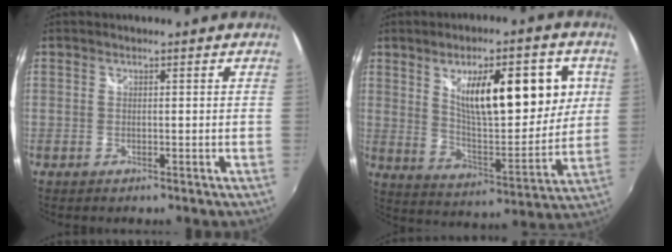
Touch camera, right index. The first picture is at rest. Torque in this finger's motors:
{"motor_torque": [1.24, 0.90, 0.90, 0.21]}